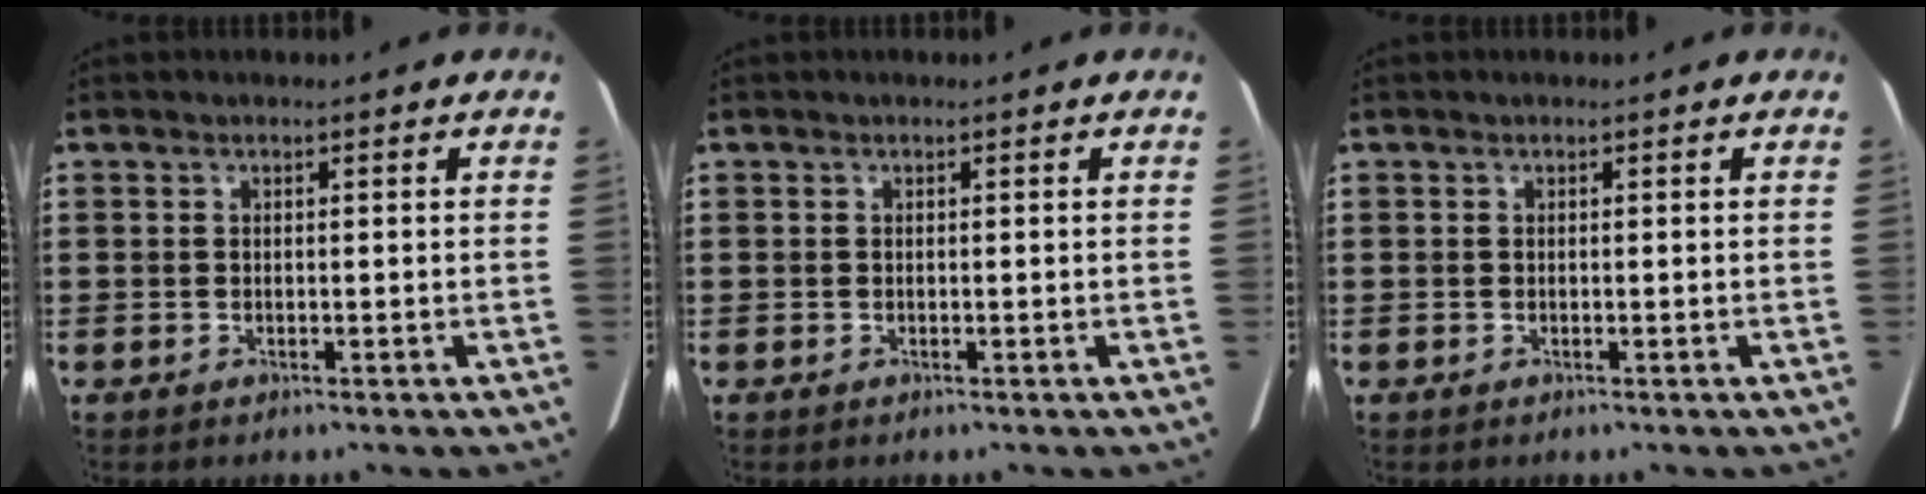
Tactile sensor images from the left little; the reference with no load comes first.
{"total": 0.0}
{"total": 0.0}